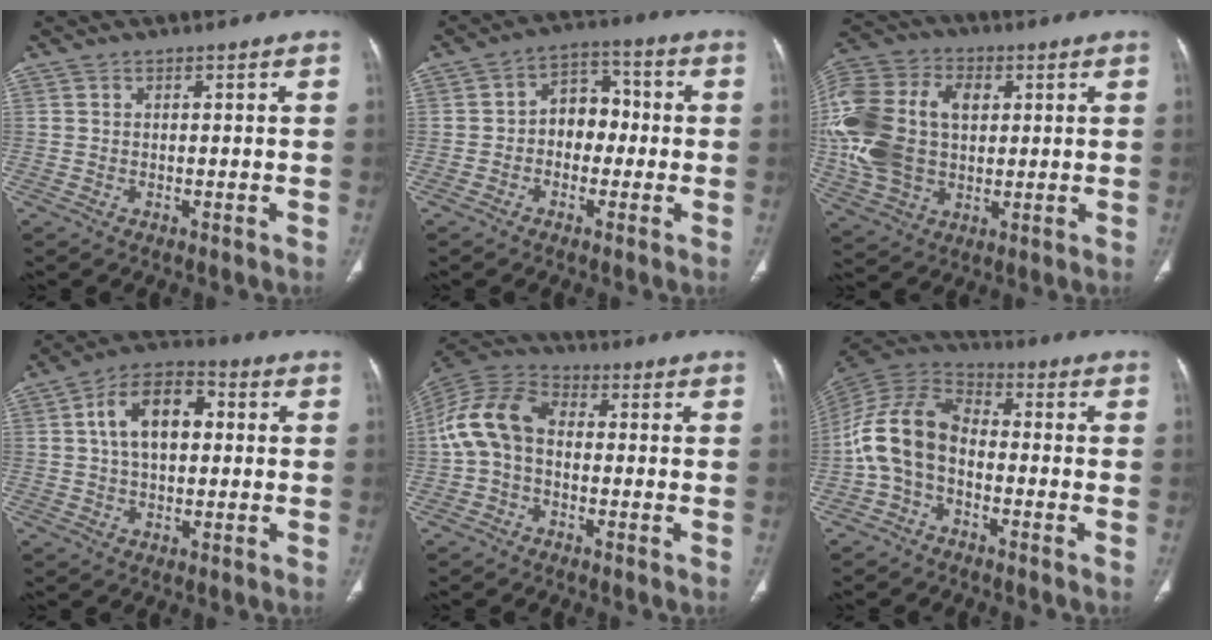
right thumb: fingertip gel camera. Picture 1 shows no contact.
{"total": 7.4, "force": [-0.9, 5.7, 4.7], "torque": [-0.030, 0.035, -0.029]}
{"total": 21.4, "force": [2.4, 14.6, 15.5], "torque": [-0.334, 0.011, 0.048]}
{"total": 11.4, "force": [1.8, 6.9, 8.9], "torque": [-0.140, 0.024, 0.022]}
{"total": 11.3, "force": [-0.4, 7.8, 8.2], "torque": [-0.161, 0.033, -0.021]}
{"total": 12.3, "force": [-2.7, 7.8, 9.1], "torque": [-0.177, 0.045, -0.065]}